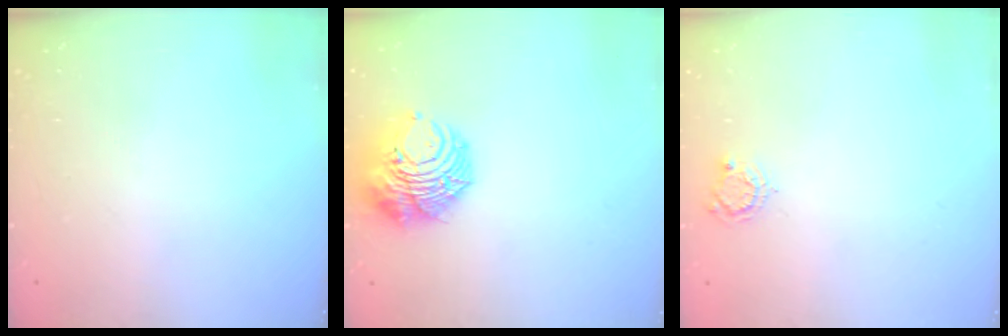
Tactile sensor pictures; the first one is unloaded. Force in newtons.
{"total": 10.1, "press": 10.0, "slide": 1.3}
{"total": 4.6, "press": 4.5, "slide": 0.5}